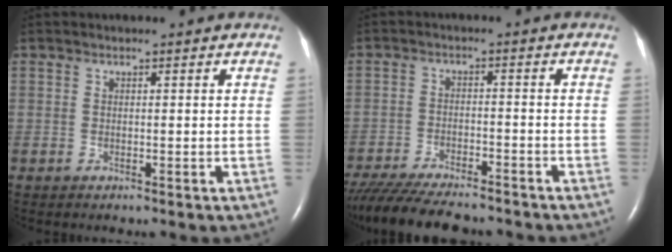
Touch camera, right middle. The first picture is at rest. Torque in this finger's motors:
{"motor_torque": [1.03, -1.11, 0.14, 0.10]}